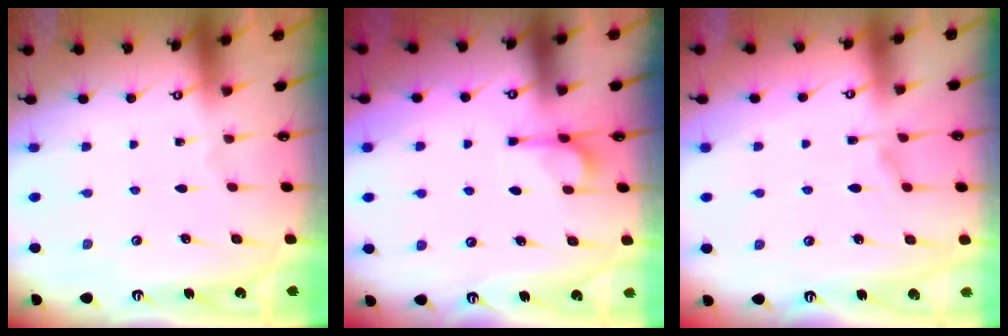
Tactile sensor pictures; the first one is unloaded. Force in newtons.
{"total": 4.0, "press": 3.9, "slide": 0.5}
{"total": 1.3, "press": 0.3, "slide": 1.3}